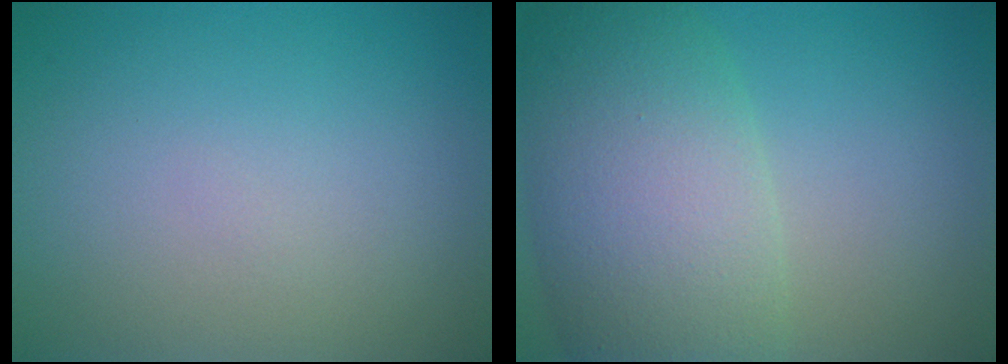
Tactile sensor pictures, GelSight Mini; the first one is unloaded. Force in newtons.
{"total": 9.7, "press": 9.6, "slide": 0.5}